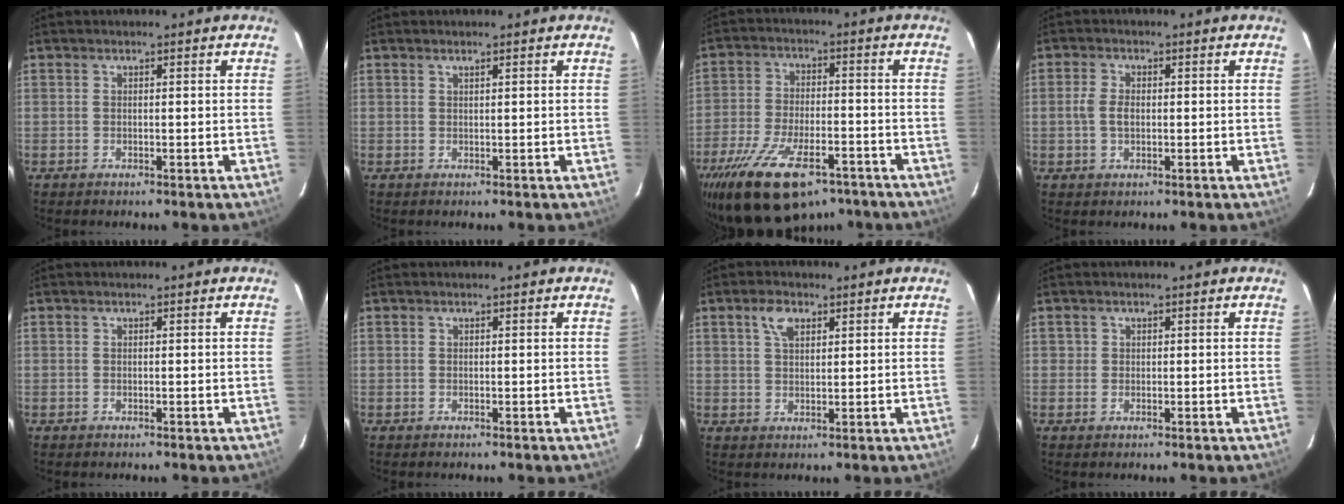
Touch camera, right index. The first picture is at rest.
{"total": 0.5, "force": [0.4, -0.1, 0.3], "torque": [-0.005, 0.002, 0.008]}
{"total": 19.9, "force": [-13.3, 8.6, 12.1], "torque": [-0.246, -0.036, -0.215]}
{"total": 3.3, "force": [-0.3, 2.0, 2.6], "torque": [-0.056, 0.007, -0.004]}
{"total": 0.0}
{"total": 0.0}
{"total": 3.9, "force": [2.0, 2.2, 2.5], "torque": [-0.046, 0.010, 0.036]}
{"total": 0.8, "force": [0.1, 0.8, 0.0], "torque": [0.004, 0.003, 0.000]}